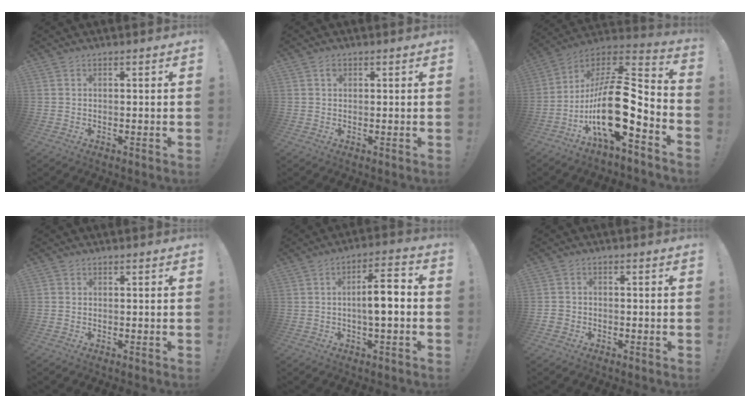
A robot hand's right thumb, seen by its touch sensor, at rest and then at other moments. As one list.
[{"total": 1.1, "force": [0.4, 0.9, 0.5], "torque": [-0.001, 0.000, 0.006]}, {"total": 20.4, "force": [-5.3, 7.4, 18.2], "torque": [-0.335, 0.015, -0.090]}, {"total": 0.6, "force": [-0.2, 0.5, 0.0], "torque": [-0.005, 0.003, -0.001]}, {"total": 9.0, "force": [-1.4, 2.4, 8.5], "torque": [-0.138, 0.015, -0.028]}, {"total": 2.4, "force": [-1.3, 1.9, 0.6], "torque": [-0.006, 0.009, -0.024]}]